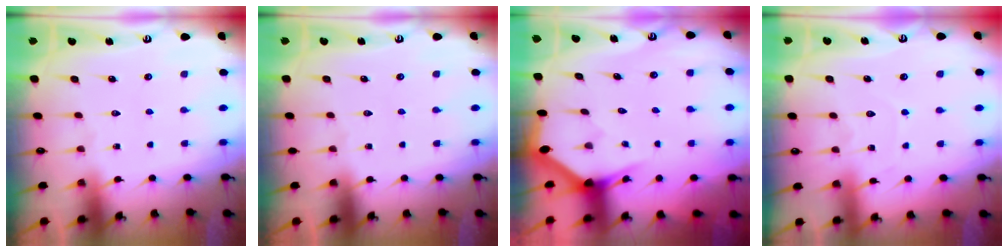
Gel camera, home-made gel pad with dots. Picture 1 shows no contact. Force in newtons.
{"total": 0.0}
{"total": 2.9, "press": 2.9, "slide": 0.1}
{"total": 4.5, "press": 4.5, "slide": 0.6}